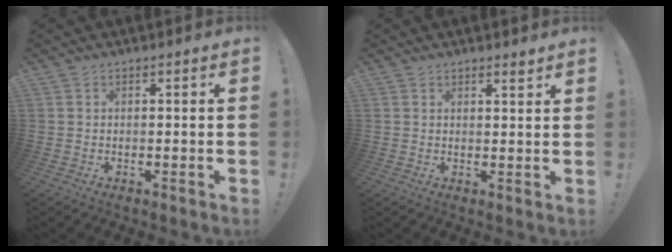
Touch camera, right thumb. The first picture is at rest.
{"total": 1.9, "force": [1.7, -0.1, 0.9], "torque": [-0.002, -0.016, 0.025]}